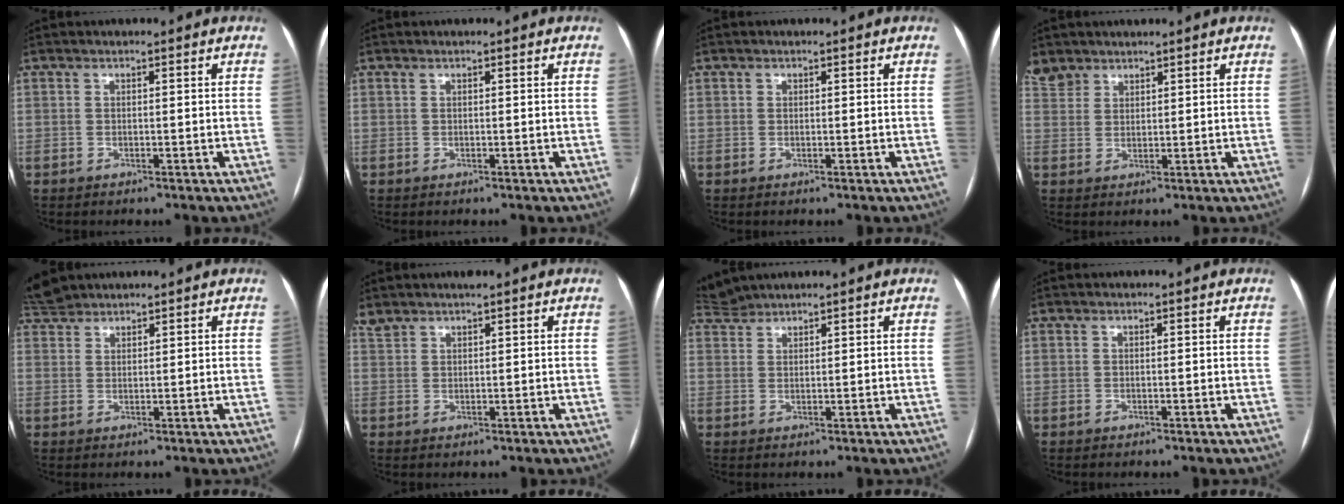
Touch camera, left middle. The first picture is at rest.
{"total": 0.0}
{"total": 0.0}
{"total": 4.0, "force": [3.3, 2.3, 0.2], "torque": [-0.001, 0.011, 0.067]}
{"total": 3.6, "force": [3.4, 0.9, 0.2], "torque": [-0.014, 0.021, 0.070]}
{"total": 2.3, "force": [2.1, 0.4, 0.7], "torque": [-0.018, 0.013, 0.042]}
{"total": 2.7, "force": [2.7, 0.0, -0.5], "torque": [-0.004, 0.013, 0.061]}
{"total": 0.0}